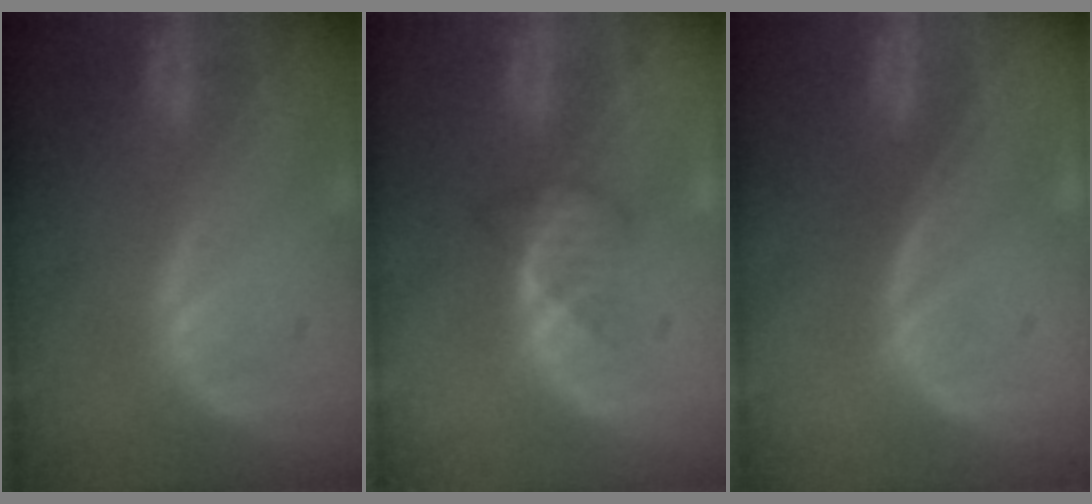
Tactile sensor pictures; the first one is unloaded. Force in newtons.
{"total": 2.5, "press": 2.5, "slide": 0.3}
{"total": 0.0}